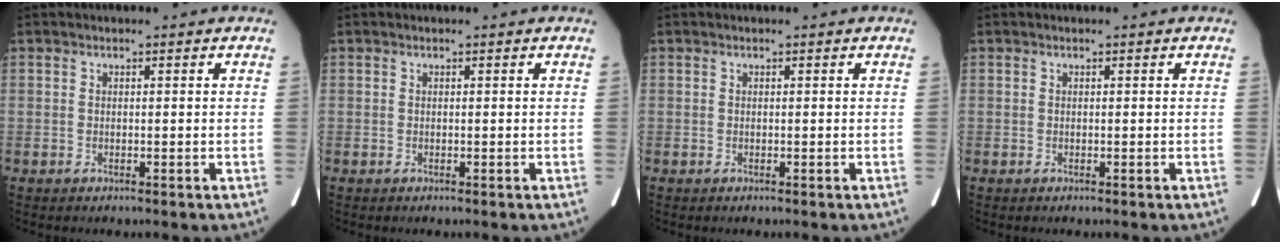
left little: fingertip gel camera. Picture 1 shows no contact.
{"total": 0.0}
{"total": 0.0}
{"total": 0.0}